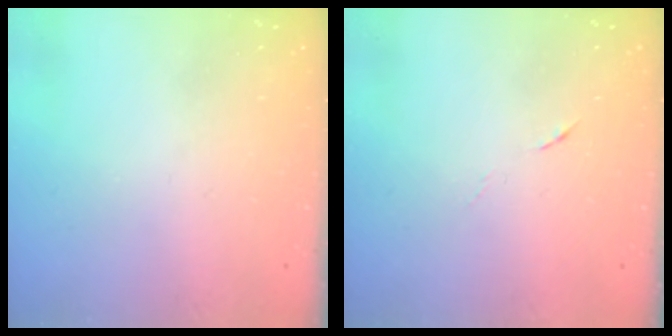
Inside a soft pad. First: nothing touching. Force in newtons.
{"total": 4.0, "press": 3.8, "slide": 1.2}